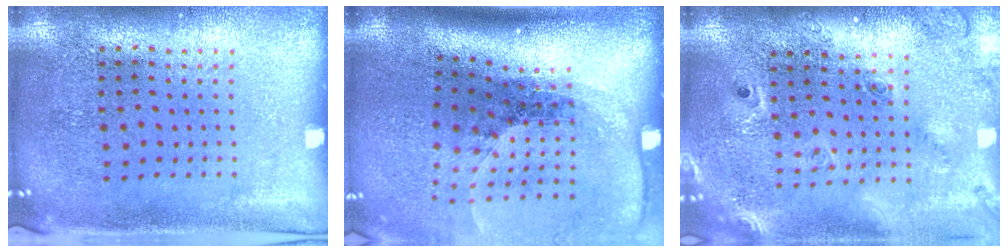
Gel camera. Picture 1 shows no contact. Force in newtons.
{"total": 2.4, "press": 1.7, "slide": 1.7}
{"total": 2.3, "press": 1.7, "slide": 1.5}